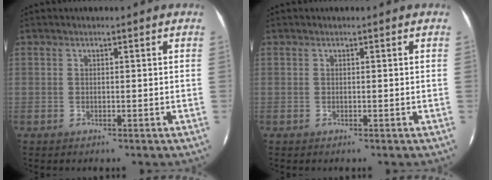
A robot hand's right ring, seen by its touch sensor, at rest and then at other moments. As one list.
[{"total": 0.0}]